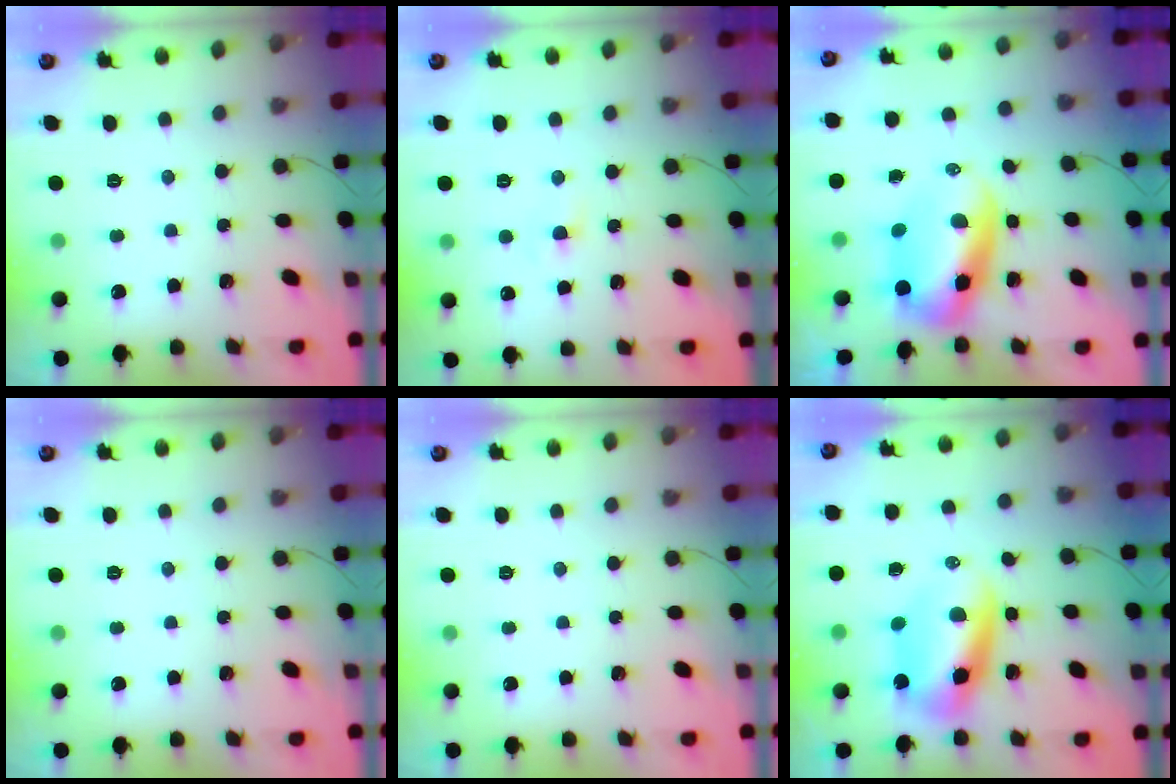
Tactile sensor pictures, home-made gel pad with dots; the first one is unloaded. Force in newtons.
{"total": 1.9, "press": 1.7, "slide": 0.8}
{"total": 8.3, "press": 7.9, "slide": 2.3}
{"total": 0.0}
{"total": 0.0}
{"total": 10.3, "press": 9.9, "slide": 3.0}